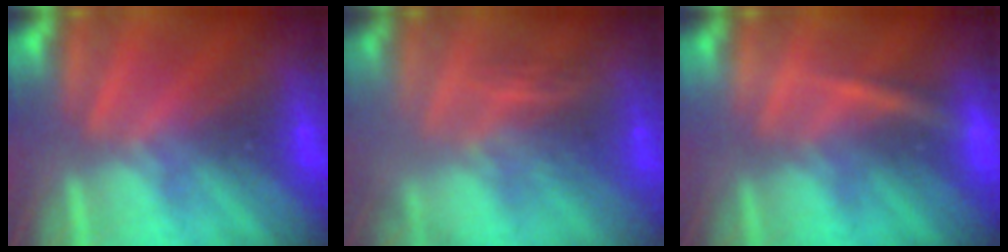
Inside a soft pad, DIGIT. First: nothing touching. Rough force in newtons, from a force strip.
{"total": 3.4}
{"total": 3.0}